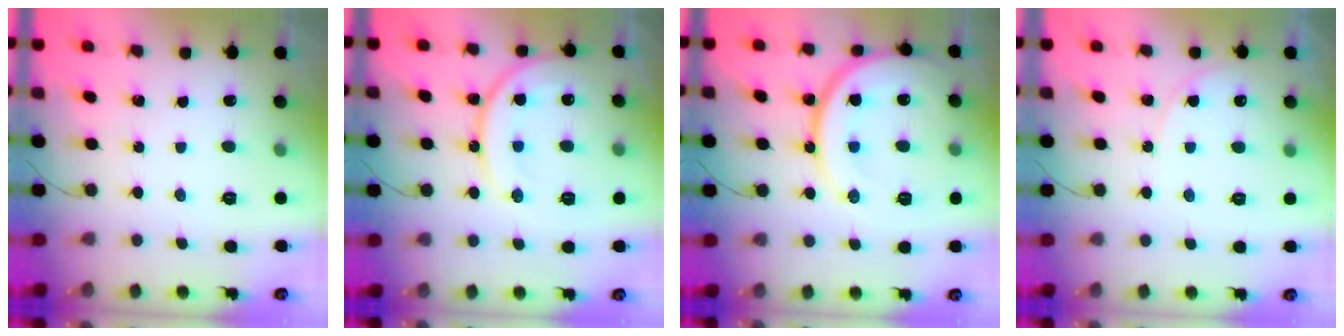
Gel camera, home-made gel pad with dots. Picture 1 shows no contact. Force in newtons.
{"total": 15.4, "press": 15.2, "slide": 1.8}
{"total": 17.6, "press": 17.6, "slide": 1.7}
{"total": 4.9, "press": 4.9, "slide": 0.5}